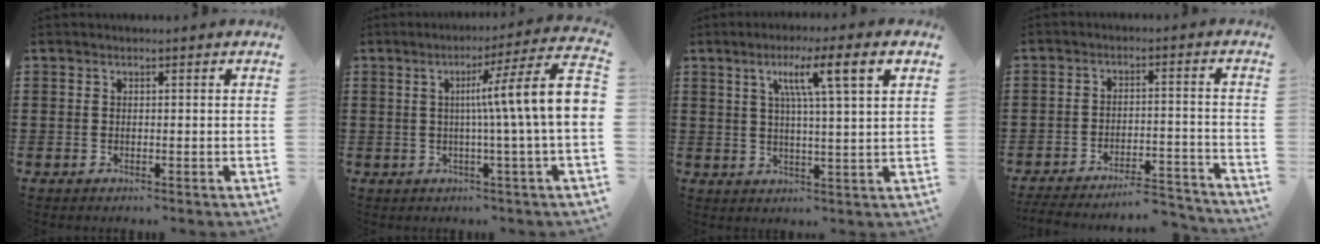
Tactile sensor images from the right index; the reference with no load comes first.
{"total": 10.0, "force": [1.0, -0.6, 10.0], "torque": [-0.167, -0.020, 0.007]}
{"total": 7.7, "force": [3.1, 0.1, 7.1], "torque": [-0.138, 0.001, 0.045]}
{"total": 5.7, "force": [-5.5, 0.5, 1.4], "torque": [-0.026, 0.006, -0.109]}